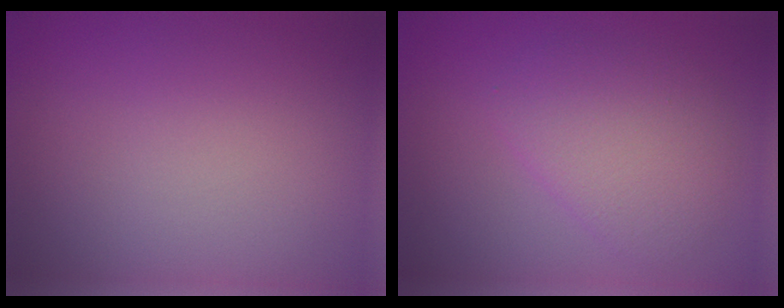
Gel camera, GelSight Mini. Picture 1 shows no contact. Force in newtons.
{"total": 3.7, "press": 3.7, "slide": 0.1}